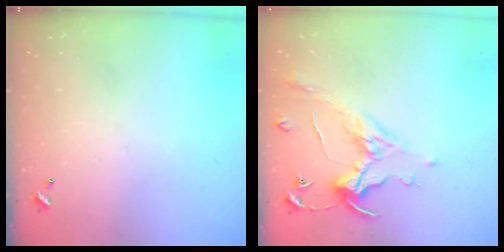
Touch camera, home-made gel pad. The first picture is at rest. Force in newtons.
{"total": 0.8, "press": 0.7, "slide": 0.5}